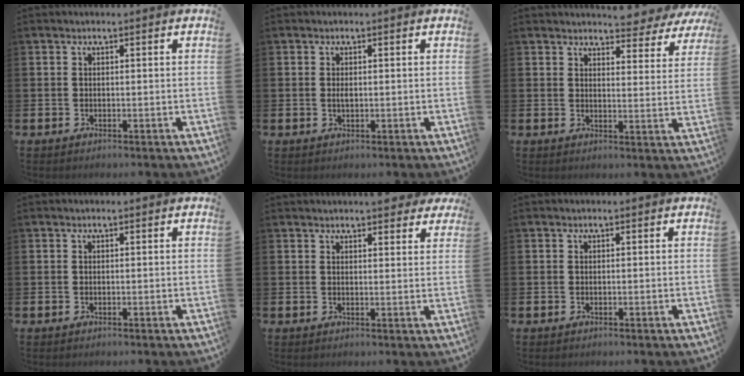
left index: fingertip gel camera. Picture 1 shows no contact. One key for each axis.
{"total": 0.8, "fx": 0.0, "fy": 0.3, "fz": 0.8, "tx": -0.015, "ty": 0.002, "tz": 0.000}
{"total": 4.5, "fx": 4.4, "fy": 0.7, "fz": 0.3, "tx": -0.005, "ty": -0.034, "tz": 0.076}
{"total": 0.0}
{"total": 2.7, "fx": 2.7, "fy": 0.5, "fz": 0.2, "tx": 0.000, "ty": -0.013, "tz": 0.047}
{"total": 0.0}